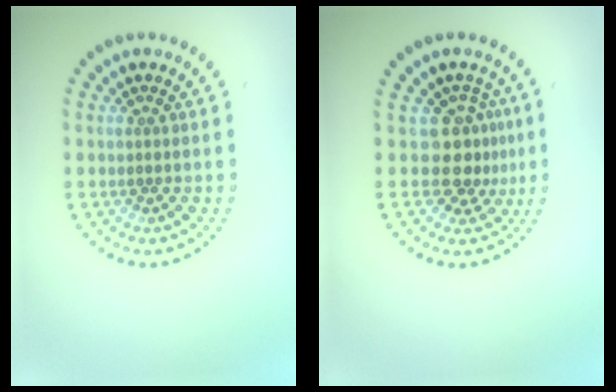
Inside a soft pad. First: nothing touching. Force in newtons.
{"total": 3.2, "press": 2.3, "slide": 2.1}